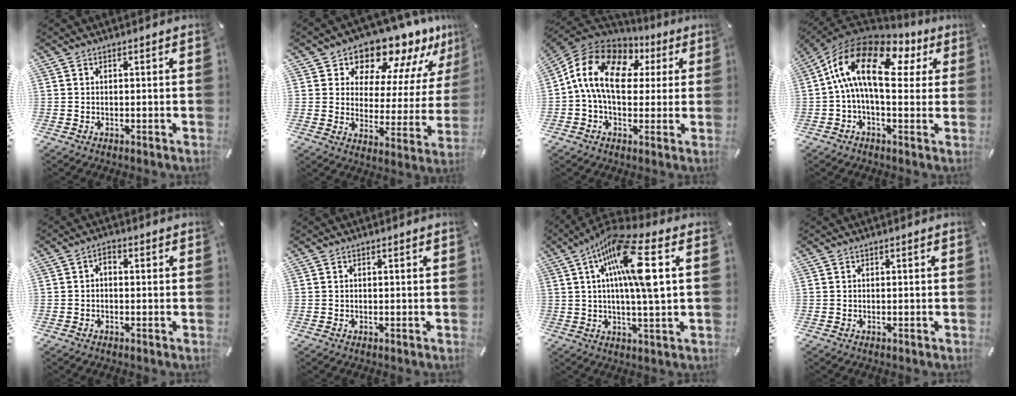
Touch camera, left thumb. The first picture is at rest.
{"total": 13.5, "force": [12.6, 4.6, 2.2], "torque": [-0.040, -0.130, 0.219]}
{"total": 14.4, "force": [1.9, 10.3, 9.8], "torque": [-0.224, 0.011, 0.034]}
{"total": 17.7, "force": [4.0, 9.0, 14.7], "torque": [-0.296, -0.012, 0.059]}
{"total": 1.9, "force": [-0.5, 1.1, 1.5], "torque": [-0.030, 0.009, -0.011]}
{"total": 0.0}
{"total": 16.7, "force": [4.7, 3.8, 15.5], "torque": [-0.285, -0.010, 0.066]}
{"total": 0.0}